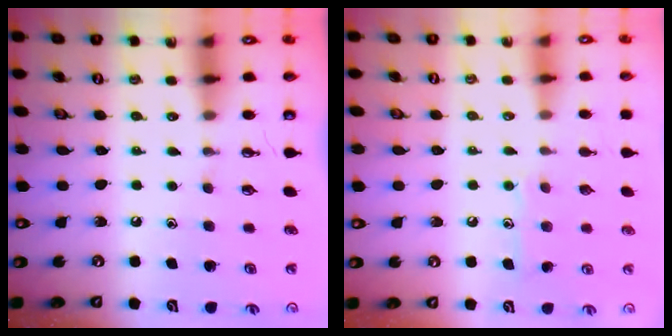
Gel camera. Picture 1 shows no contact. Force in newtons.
{"total": 7.6, "press": 7.6, "slide": 0.5}